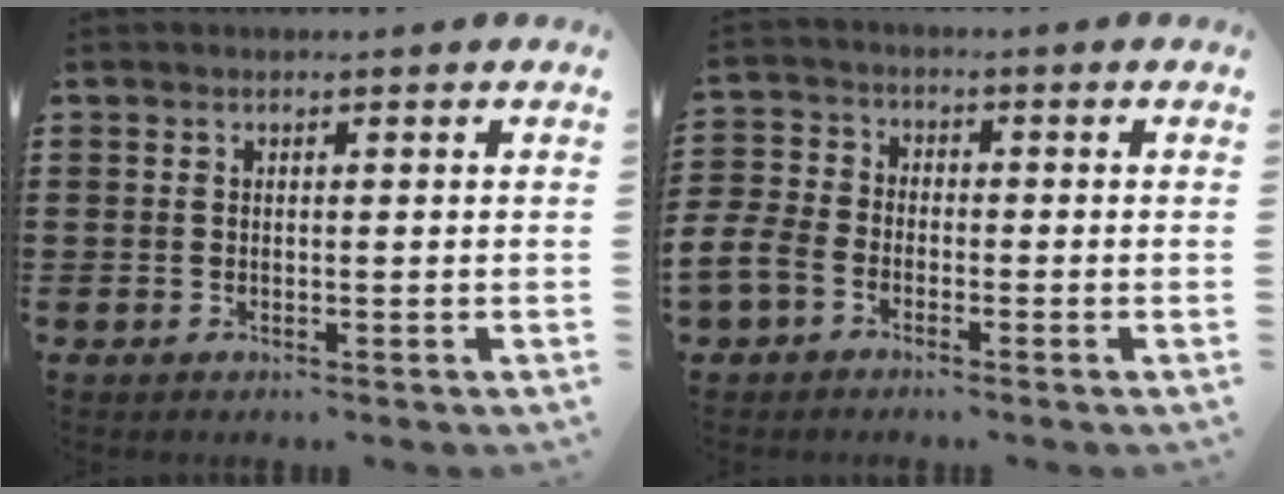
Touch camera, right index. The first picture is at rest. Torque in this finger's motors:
{"motor_torque": [1.50, 0.64, 0.66, 0.08]}